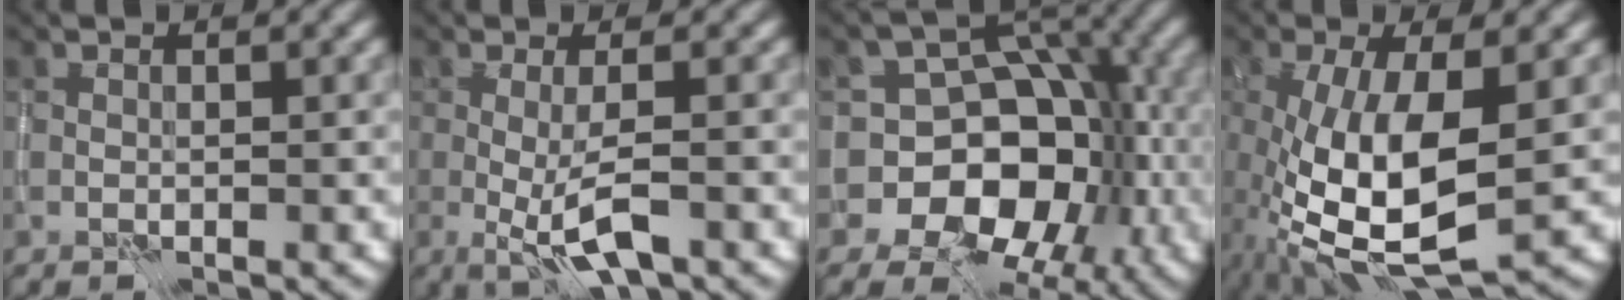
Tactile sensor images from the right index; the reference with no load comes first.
{"total": 3.7, "force": [-1.1, 0.7, 3.5], "torque": [-0.067, -0.009, -0.019]}
{"total": 11.8, "force": [-3.8, 9.6, 5.6], "torque": [-0.049, 0.026, -0.102]}
{"total": 10.3, "force": [-1.7, 4.0, 9.4], "torque": [-0.199, -0.020, -0.028]}